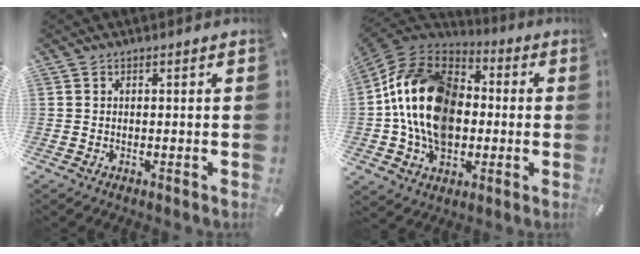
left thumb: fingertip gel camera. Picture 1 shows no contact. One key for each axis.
{"total": 19.3, "fx": -1.5, "fy": 14.9, "fz": 12.1, "tx": -0.252, "ty": 0.025, "tz": -0.028}